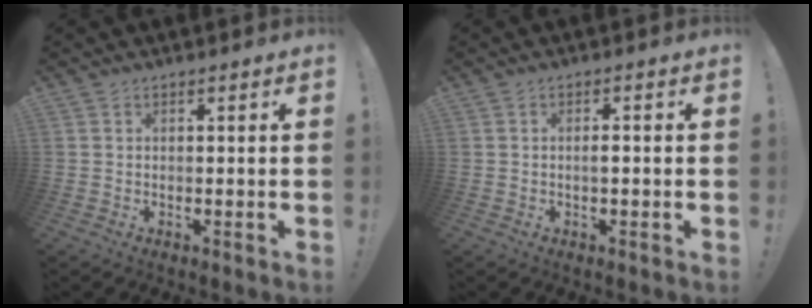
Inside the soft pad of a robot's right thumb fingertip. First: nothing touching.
{"total": 1.7, "force": [-0.5, 0.3, 1.6], "torque": [-0.021, 0.000, -0.012]}